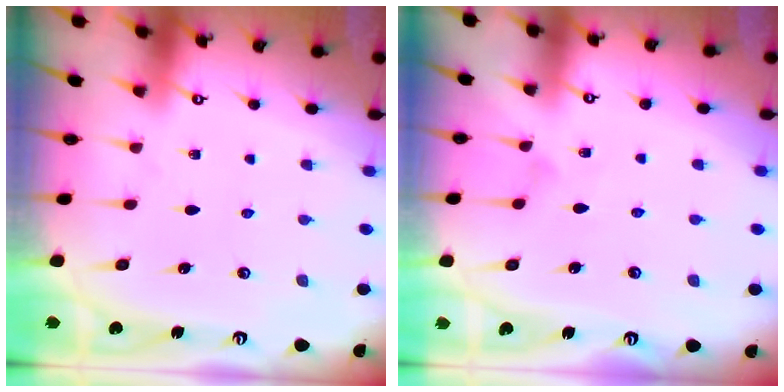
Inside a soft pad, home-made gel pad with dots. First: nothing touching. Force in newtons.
{"total": 1.0, "press": 0.9, "slide": 0.3}